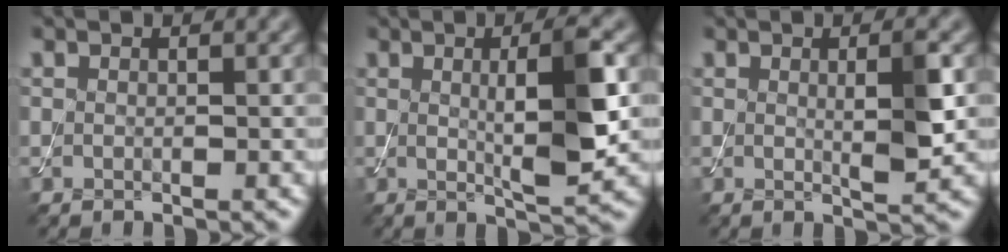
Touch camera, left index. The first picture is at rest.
{"total": 6.0, "force": [0.6, 1.1, 5.9], "torque": [-0.093, 0.000, 0.010]}
{"total": 3.0, "force": [0.4, 0.4, 3.0], "torque": [-0.046, -0.005, 0.006]}